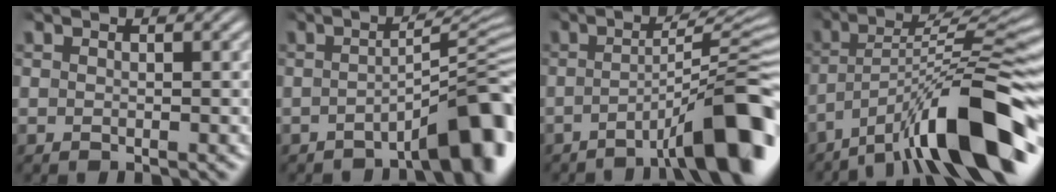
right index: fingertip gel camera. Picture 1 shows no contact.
{"total": 8.2, "force": [-3.7, 1.8, 7.0], "torque": [-0.080, 0.008, -0.054]}
{"total": 8.2, "force": [-3.0, 1.4, 7.5], "torque": [-0.092, 0.012, -0.040]}
{"total": 10.1, "force": [-3.5, 2.8, 9.0], "torque": [-0.125, 0.004, -0.044]}